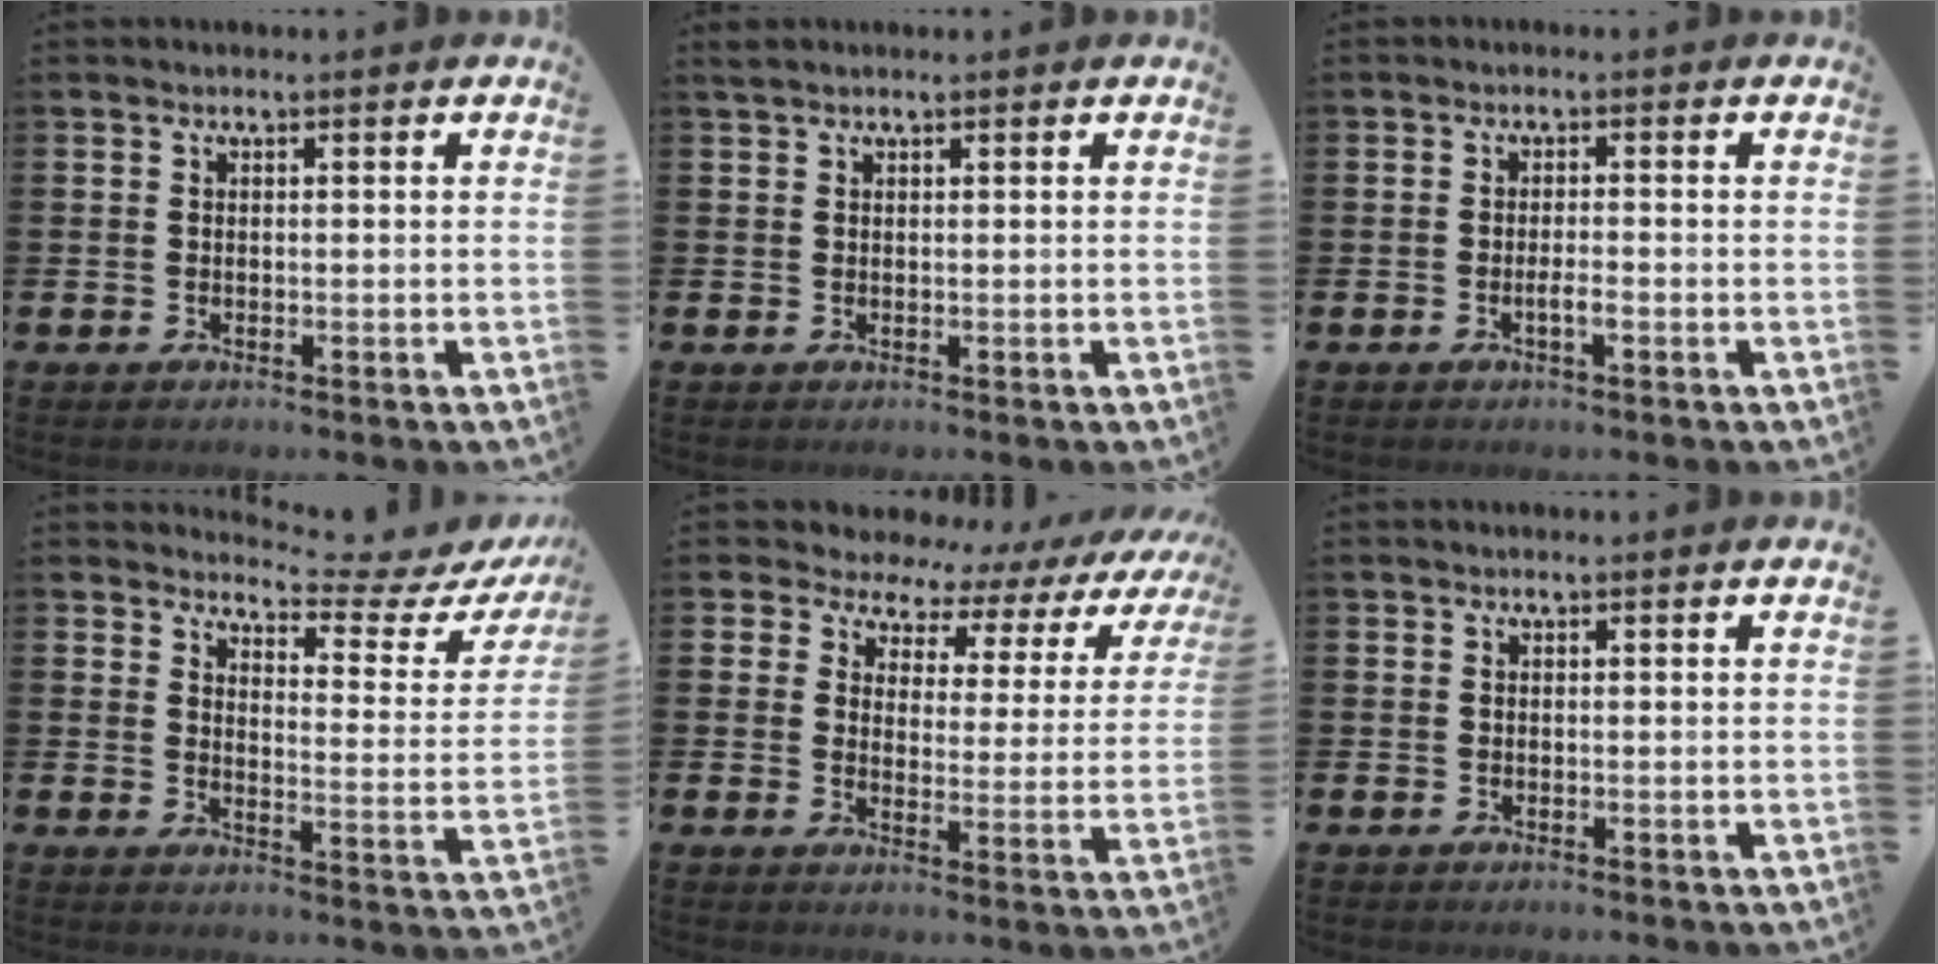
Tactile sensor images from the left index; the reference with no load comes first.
{"total": 0.8, "force": [0.7, 0.1, 0.3], "torque": [-0.002, 0.000, 0.012]}
{"total": 1.4, "force": [-0.6, 0.2, 1.3], "torque": [-0.028, 0.001, -0.010]}
{"total": 4.6, "force": [4.4, 0.9, 1.3], "torque": [-0.034, -0.043, 0.067]}
{"total": 5.0, "force": [4.0, 2.9, 0.3], "torque": [-0.034, -0.040, 0.061]}
{"total": 0.0}